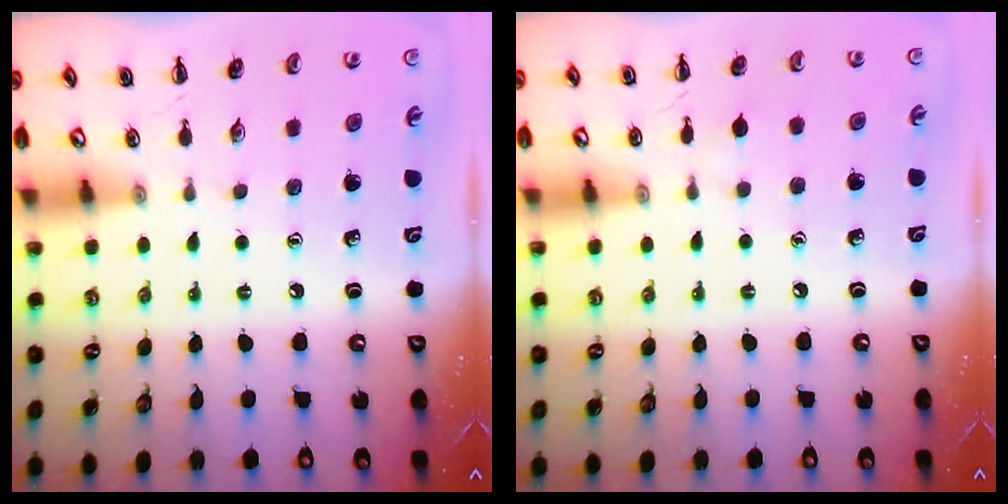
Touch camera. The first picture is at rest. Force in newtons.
{"total": 2.8, "press": 2.6, "slide": 1.1}